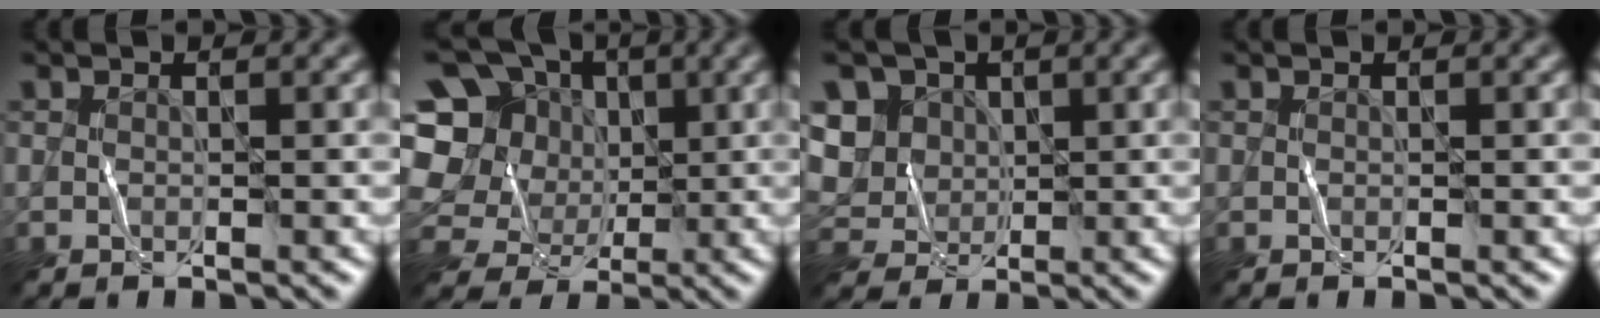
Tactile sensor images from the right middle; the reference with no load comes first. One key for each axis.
{"total": 13.1, "fx": 0.3, "fy": 11.8, "fz": 5.6, "tx": -0.158, "ty": 0.026, "tz": -0.016}
{"total": 6.4, "fx": 1.9, "fy": 5.4, "fz": 2.8, "tx": -0.068, "ty": 0.017, "tz": 0.024}
{"total": 0.0}